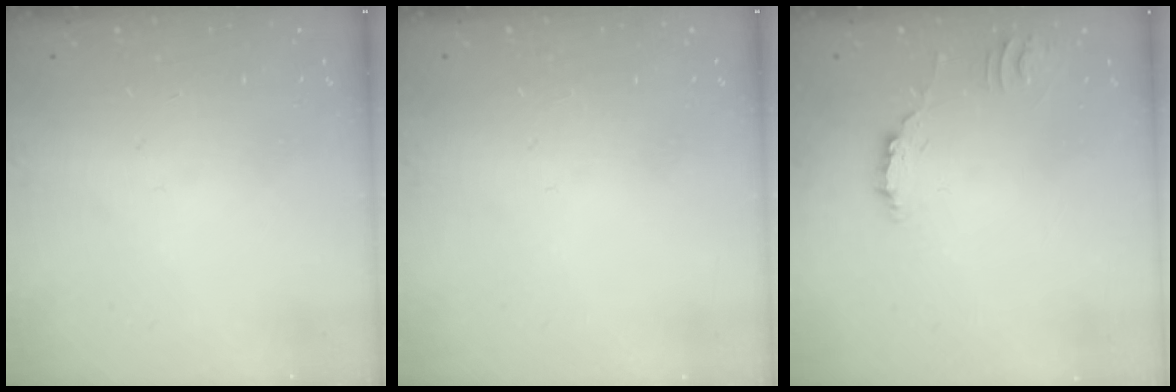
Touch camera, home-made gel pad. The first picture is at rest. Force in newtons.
{"total": 0.0}
{"total": 3.8, "press": 3.8, "slide": 0.2}